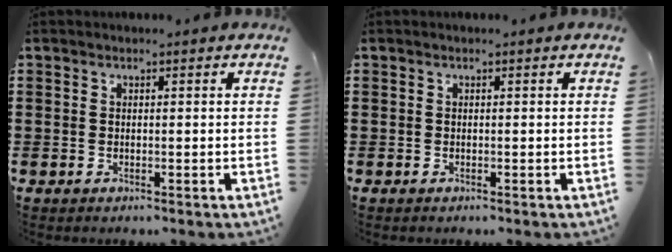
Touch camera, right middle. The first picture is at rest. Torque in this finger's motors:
{"motor_torque": [0.36, 0.34, 0.00, 0.00]}